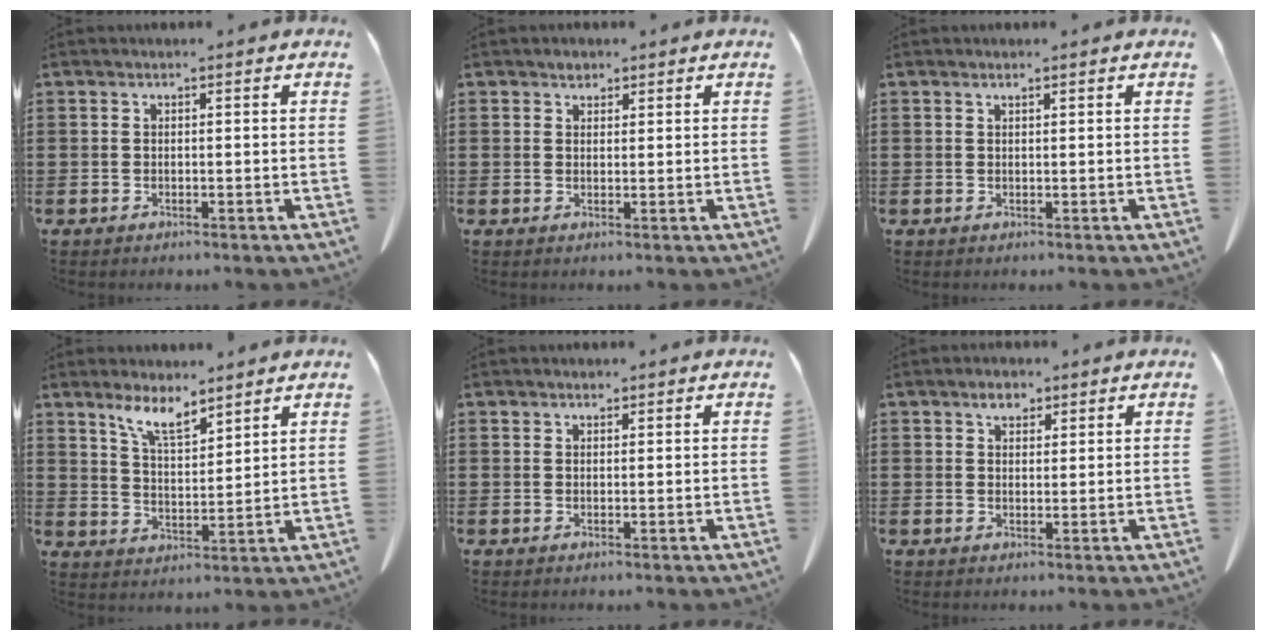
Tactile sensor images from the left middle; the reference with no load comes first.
{"total": 1.5, "force": [1.3, 0.8, 0.3], "torque": [-0.002, -0.003, 0.024]}
{"total": 0.6, "force": [0.5, 0.1, 0.4], "torque": [-0.010, -0.001, 0.010]}
{"total": 6.5, "force": [5.4, 1.3, 3.2], "torque": [-0.078, -0.018, 0.098]}
{"total": 1.0, "force": [1.0, 0.4, 0.1], "torque": [-0.005, 0.001, 0.020]}
{"total": 2.7, "force": [2.0, 1.3, 1.4], "torque": [-0.014, -0.004, 0.034]}